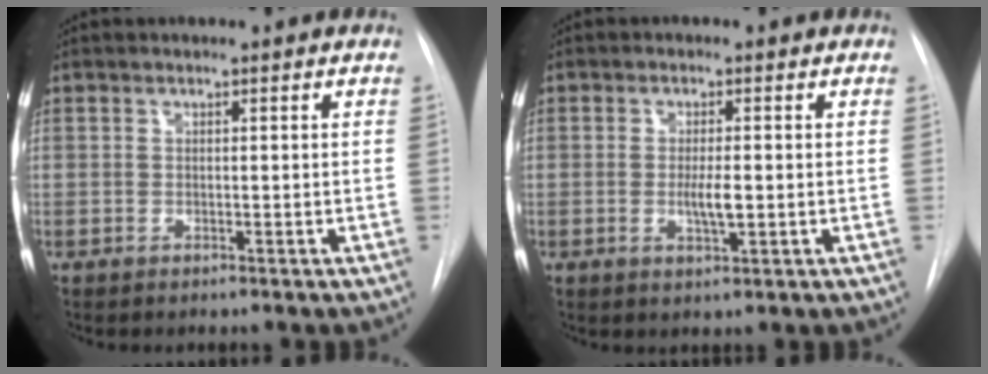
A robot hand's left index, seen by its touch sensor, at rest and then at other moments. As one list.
[{"total": 3.1, "force": [-0.7, 0.6, 3.0], "torque": [-0.056, -0.009, -0.010]}]